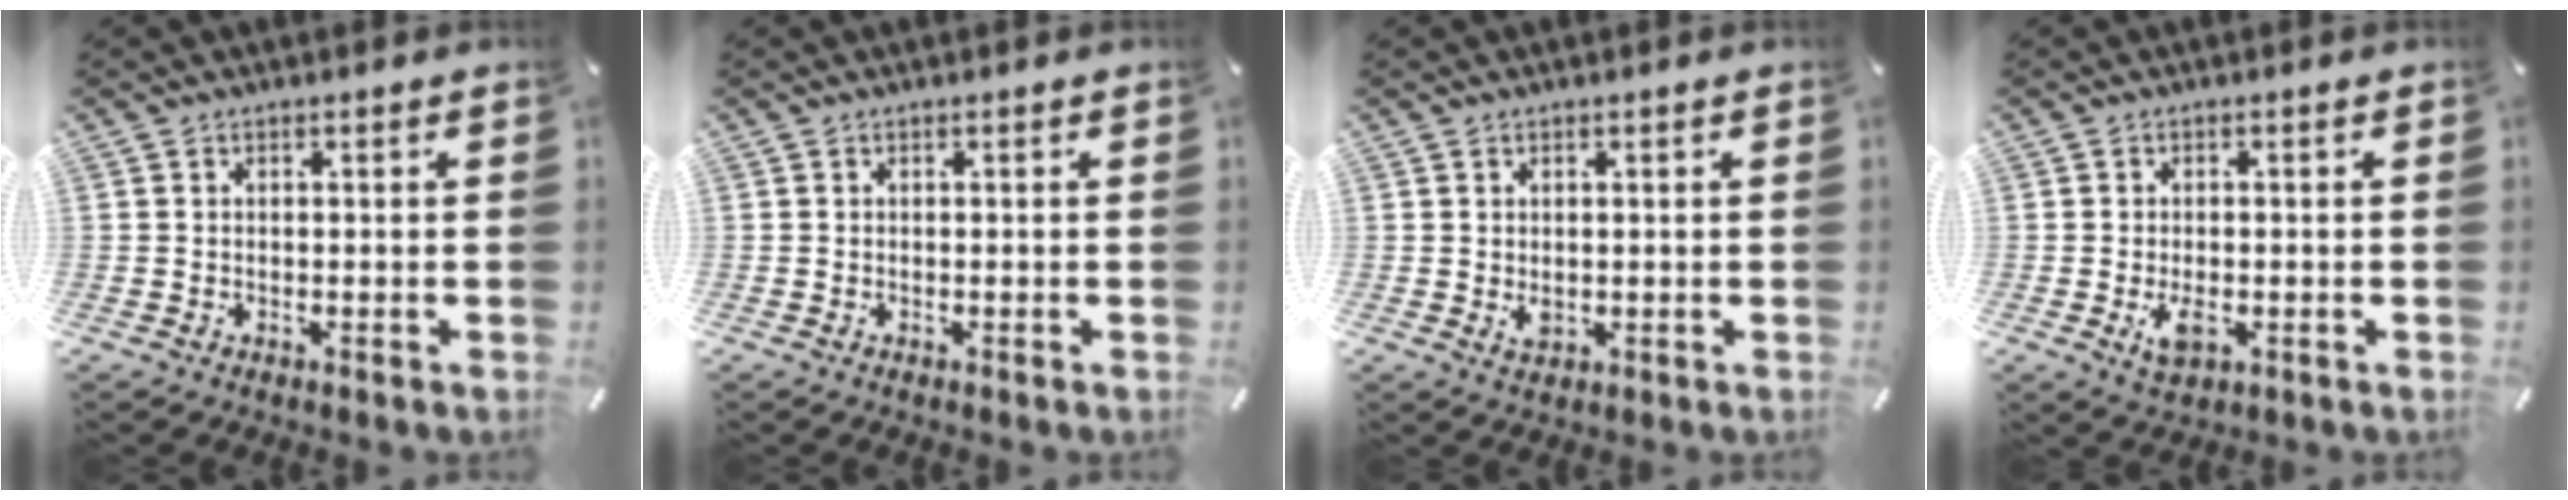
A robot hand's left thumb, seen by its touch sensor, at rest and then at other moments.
{"total": 0.0}
{"total": 1.7, "force": [0.2, 1.3, 1.1], "torque": [-0.015, -0.001, 0.001]}
{"total": 3.9, "force": [-0.9, 2.3, 3.1], "torque": [-0.066, -0.006, -0.020]}